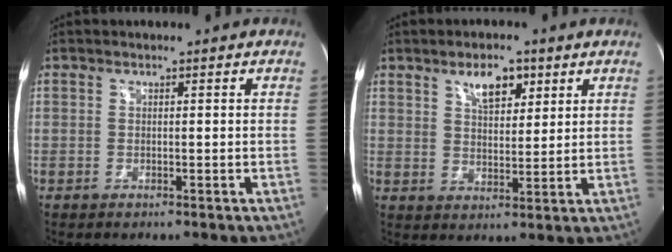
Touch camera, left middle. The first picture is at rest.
{"total": 5.8, "force": [3.3, 2.6, 4.0], "torque": [-0.068, 0.004, 0.059]}